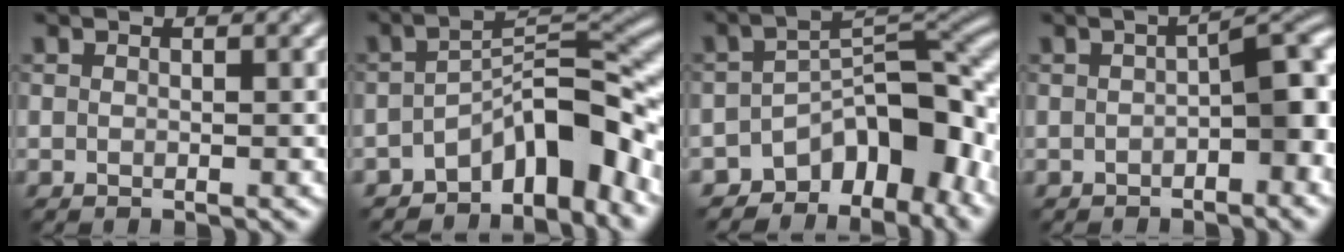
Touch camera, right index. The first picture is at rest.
{"total": 7.3, "force": [-4.6, 2.7, 4.9], "torque": [-0.050, 0.010, -0.083]}
{"total": 9.2, "force": [-5.9, 4.7, 5.3], "torque": [-0.040, 0.005, -0.105]}
{"total": 4.9, "force": [-1.2, 1.8, 4.3], "torque": [-0.048, 0.013, -0.024]}